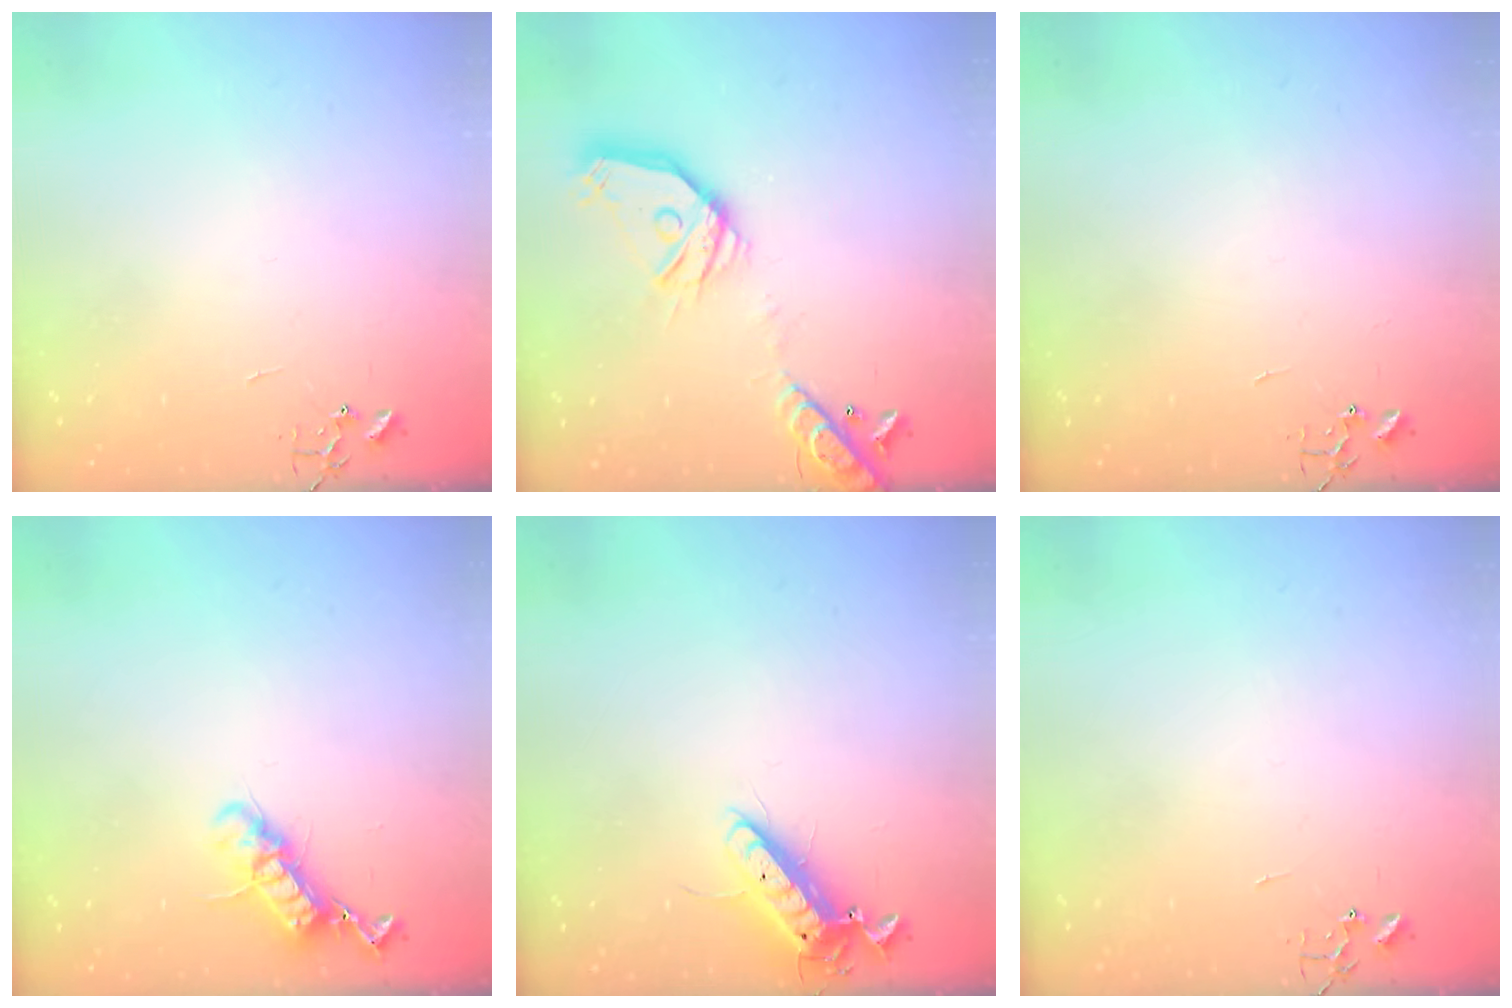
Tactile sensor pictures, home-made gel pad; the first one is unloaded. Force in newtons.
{"total": 18.8, "press": 18.6, "slide": 3.0}
{"total": 0.0}
{"total": 12.0, "press": 11.9, "slide": 0.7}
{"total": 12.2, "press": 12.0, "slide": 2.3}
{"total": 0.0}